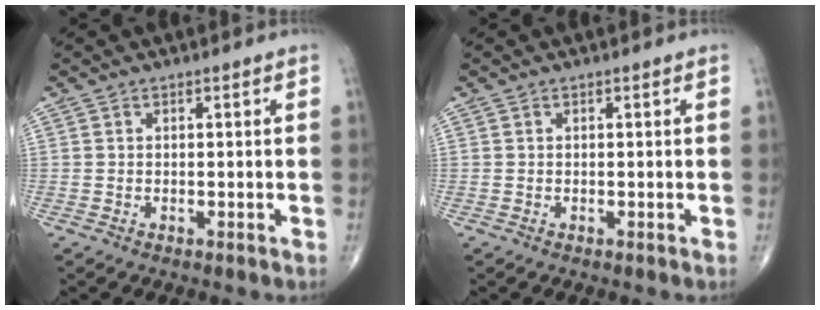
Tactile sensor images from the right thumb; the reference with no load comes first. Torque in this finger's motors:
{"motor_torque": [0.00, 0.00, 0.01, 0.00, 0.00]}